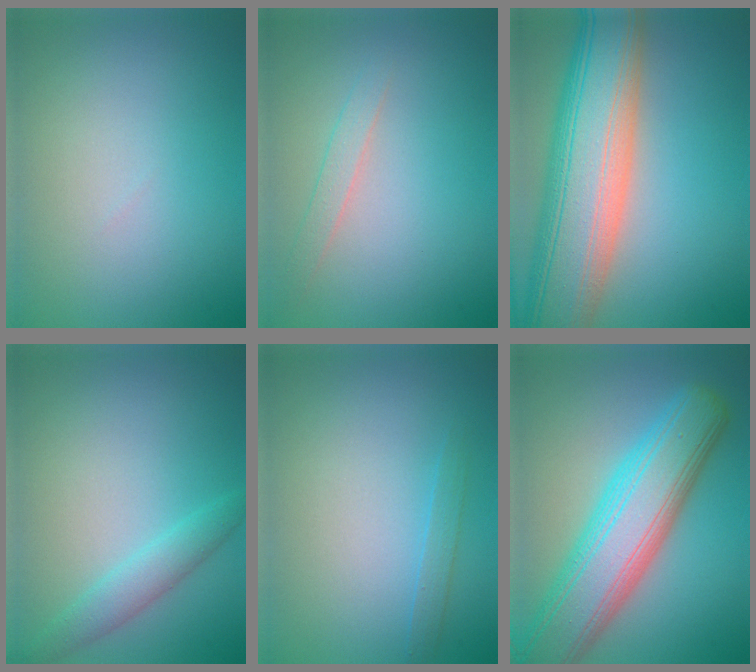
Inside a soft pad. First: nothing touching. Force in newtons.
{"total": 1.3, "press": 1.3, "slide": 0.1}
{"total": 14.2, "press": 14.1, "slide": 1.2}
{"total": 2.3, "press": 2.3, "slide": 0.1}
{"total": 1.0, "press": 1.0, "slide": 0.1}
{"total": 10.5, "press": 10.5, "slide": 0.3}